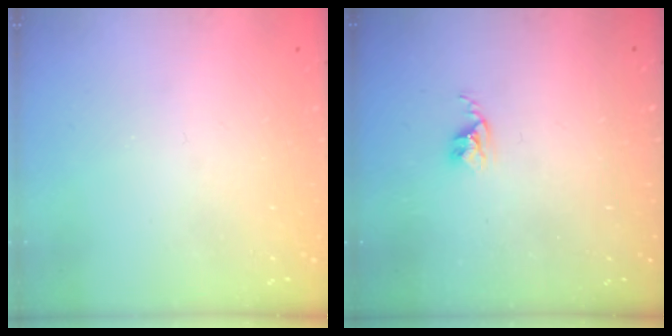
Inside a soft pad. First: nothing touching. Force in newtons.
{"total": 2.6, "press": 2.6, "slide": 0.4}